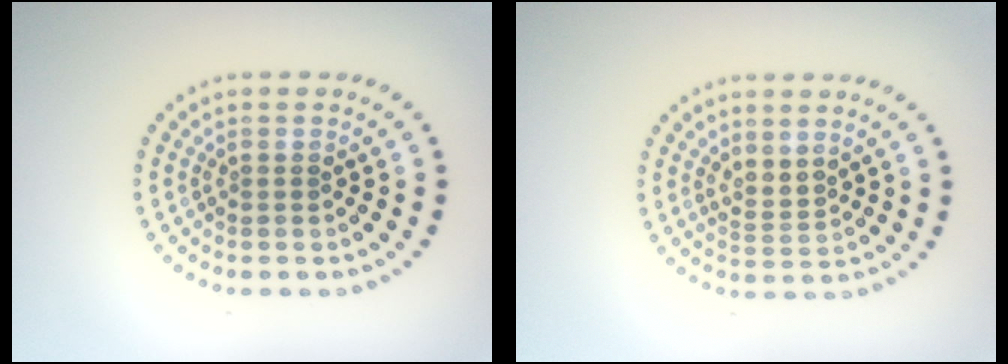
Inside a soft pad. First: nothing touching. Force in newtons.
{"total": 1.7, "press": 1.4, "slide": 1.1}